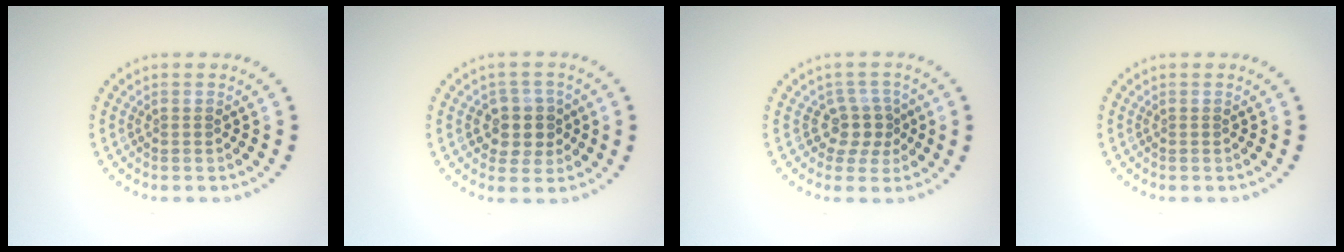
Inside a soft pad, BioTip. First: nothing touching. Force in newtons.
{"total": 3.2, "press": 3.0, "slide": 1.3}
{"total": 2.5, "press": 1.8, "slide": 1.7}
{"total": 0.0}